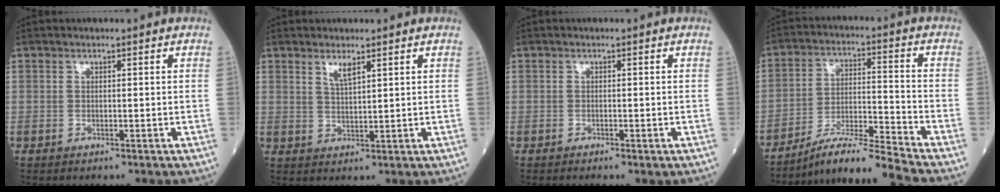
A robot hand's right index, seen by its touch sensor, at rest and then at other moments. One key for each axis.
{"total": 2.5, "fx": 1.8, "fy": 0.3, "fz": 1.8, "tx": -0.040, "ty": -0.002, "tz": 0.040}
{"total": 0.8, "fx": -0.5, "fy": 0.1, "fz": 0.6, "tx": -0.016, "ty": -0.003, "tz": -0.006}
{"total": 10.4, "fx": -9.4, "fy": -2.2, "fz": 3.7, "tx": -0.068, "ty": -0.002, "tz": -0.170}